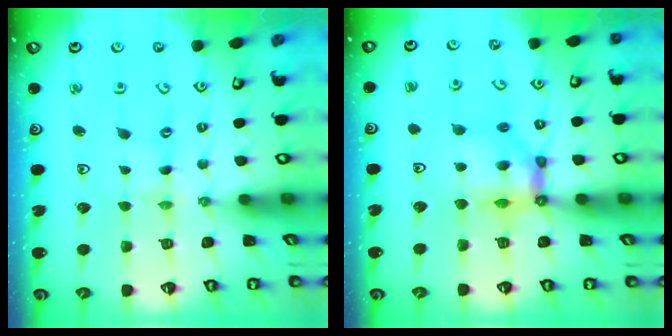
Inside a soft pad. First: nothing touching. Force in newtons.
{"total": 10.1, "press": 10.1, "slide": 0.9}